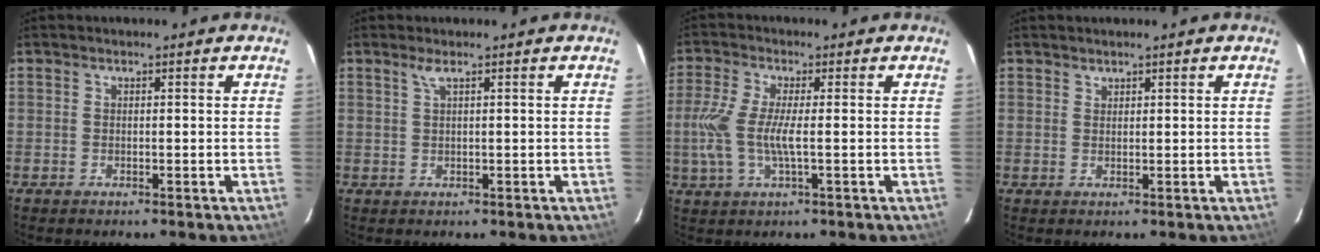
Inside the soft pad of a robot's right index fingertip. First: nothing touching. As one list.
[{"total": 1.2, "force": [0.6, -0.4, 0.9], "torque": [-0.017, 0.001, 0.012]}, {"total": 7.5, "force": [-0.8, 1.6, 7.3], "torque": [-0.165, -0.003, -0.016]}, {"total": 0.7, "force": [0.7, 0.2, -0.1], "torque": [0.002, 0.001, 0.015]}]